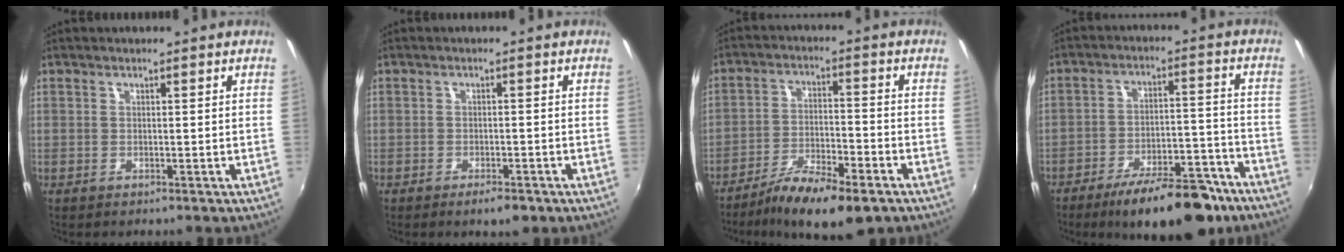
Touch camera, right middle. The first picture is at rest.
{"total": 3.1, "force": [-2.1, 1.3, 1.9], "torque": [-0.040, -0.005, -0.033]}
{"total": 12.3, "force": [-8.9, 2.9, 8.0], "torque": [-0.158, -0.025, -0.155]}
{"total": 17.3, "force": [-13.2, 5.6, 9.7], "torque": [-0.153, -0.003, -0.183]}